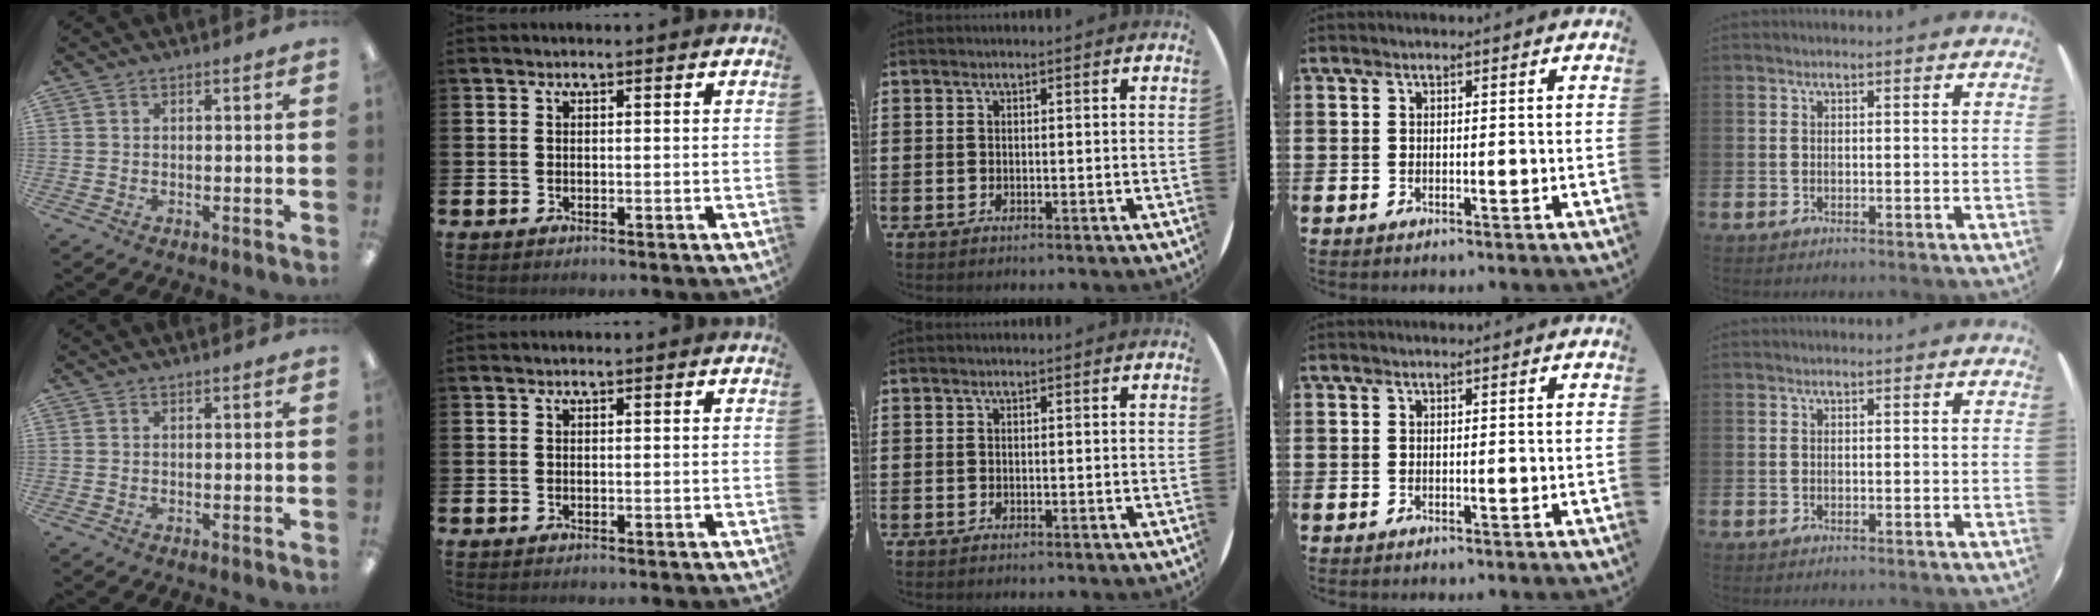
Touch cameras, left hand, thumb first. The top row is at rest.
{}